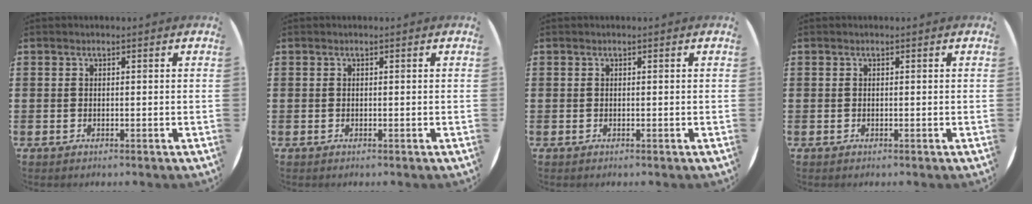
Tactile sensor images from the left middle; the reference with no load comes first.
{"total": 0.0}
{"total": 0.0}
{"total": 0.0}